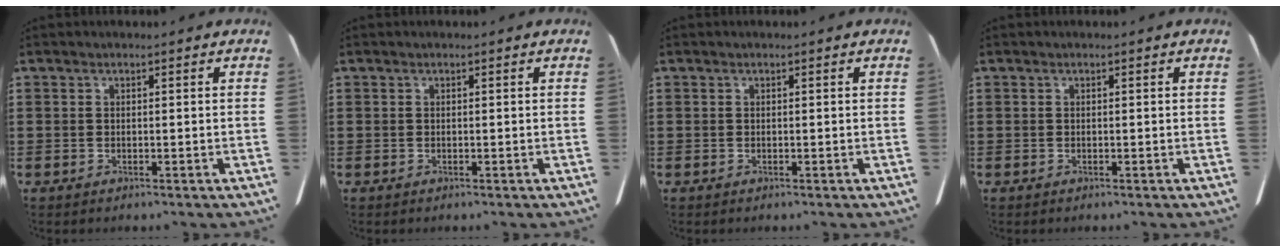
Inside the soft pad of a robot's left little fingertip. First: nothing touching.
{"total": 0.0}
{"total": 0.0}
{"total": 0.0}